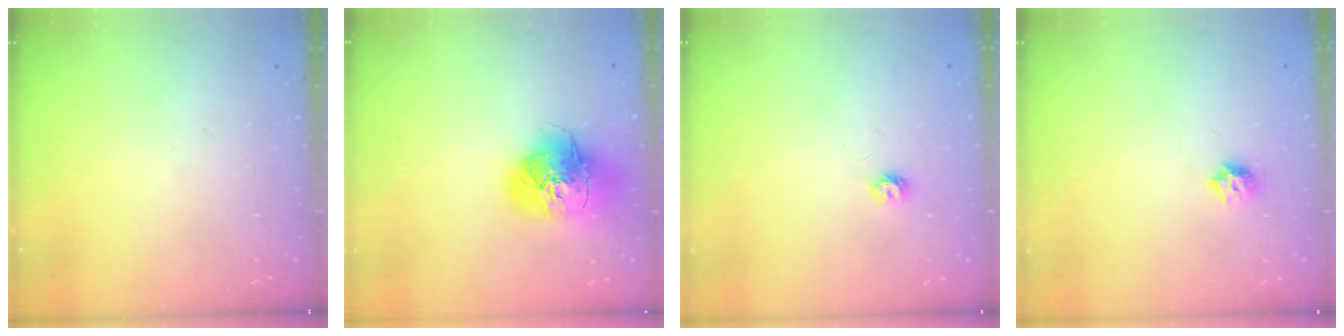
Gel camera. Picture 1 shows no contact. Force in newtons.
{"total": 17.5, "press": 17.4, "slide": 2.0}
{"total": 3.9, "press": 3.9, "slide": 0.5}
{"total": 6.2, "press": 6.2, "slide": 0.8}